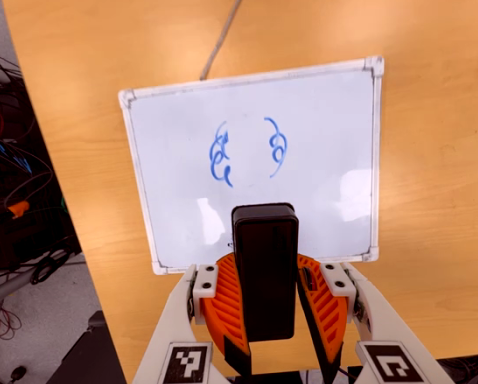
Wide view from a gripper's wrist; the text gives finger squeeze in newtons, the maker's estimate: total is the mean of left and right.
{"total": 8.3, "left": 9.0, "right": 7.6}